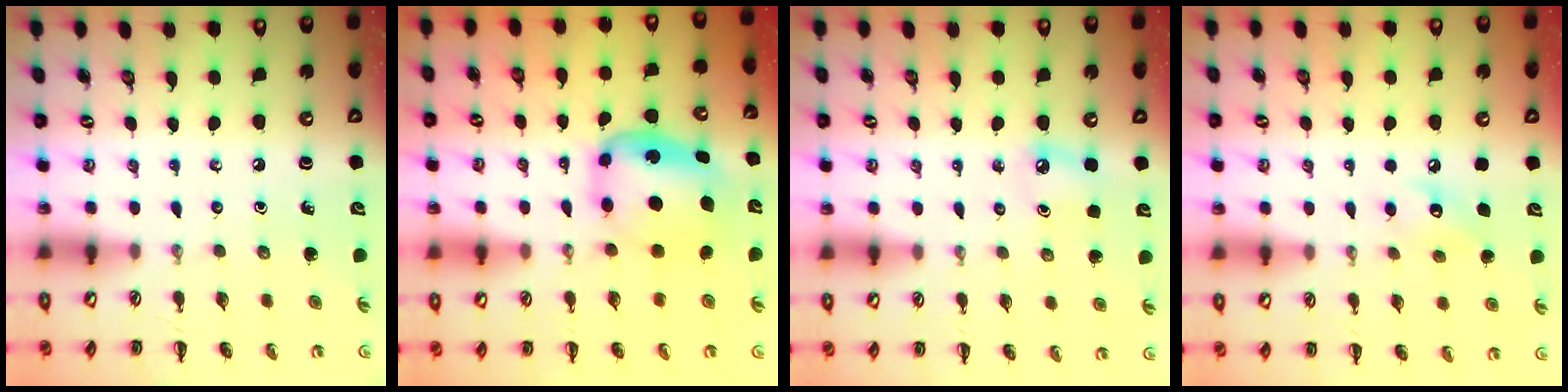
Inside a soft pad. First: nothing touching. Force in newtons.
{"total": 6.0, "press": 5.9, "slide": 1.5}
{"total": 6.0, "press": 5.8, "slide": 1.7}
{"total": 7.0, "press": 6.8, "slide": 1.6}